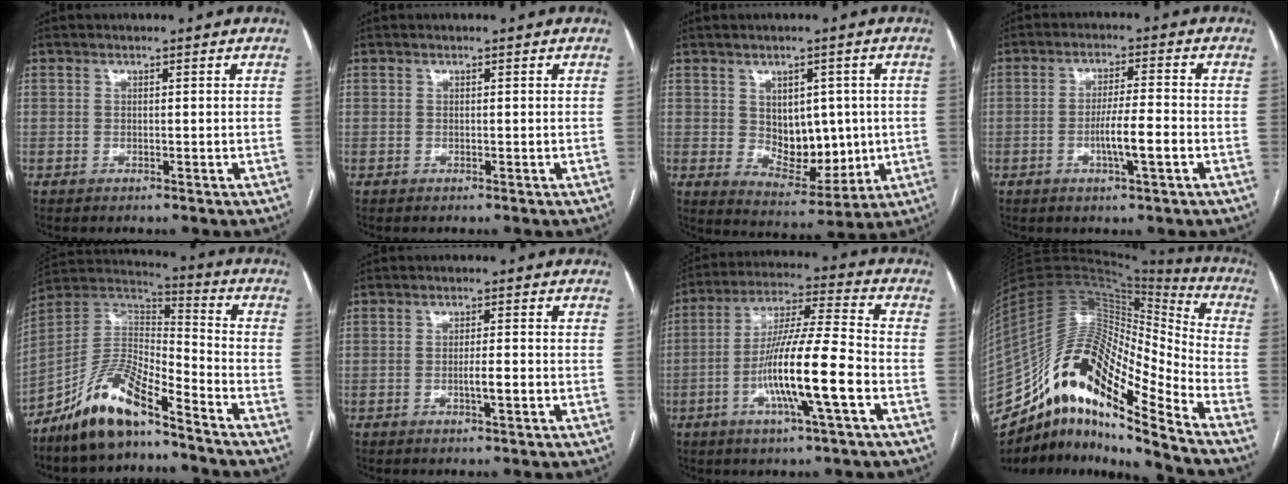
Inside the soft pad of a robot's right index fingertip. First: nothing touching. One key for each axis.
{"total": 0.0}
{"total": 9.0, "fx": 0.6, "fy": 5.5, "fz": 7.1, "tx": -0.098, "ty": -0.001, "tz": 0.030}
{"total": 5.8, "fx": -1.9, "fy": 0.2, "fz": 5.5, "tx": -0.096, "ty": -0.002, "tz": -0.032}
{"total": 12.7, "fx": -9.4, "fy": 2.7, "fz": 8.0, "tx": -0.161, "ty": 0.015, "tz": -0.178}
{"total": 2.5, "fx": -0.8, "fy": 0.1, "fz": 2.3, "tx": -0.038, "ty": -0.001, "tz": -0.013}
{"total": 14.1, "fx": -4.4, "fy": 0.2, "fz": 13.4, "tx": -0.244, "ty": -0.001, "tz": -0.083}
{"total": 22.3, "fx": -15.1, "fy": 3.9, "fz": 15.9, "tx": -0.299, "ty": 0.030, "tz": -0.270}